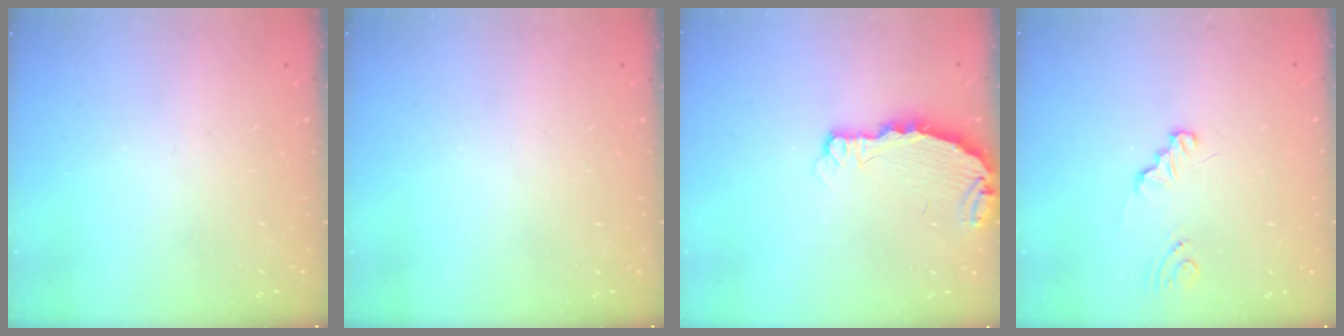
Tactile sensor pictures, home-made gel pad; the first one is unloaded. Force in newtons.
{"total": 0.0}
{"total": 4.2, "press": 4.2, "slide": 0.4}
{"total": 1.3, "press": 1.3, "slide": 0.1}